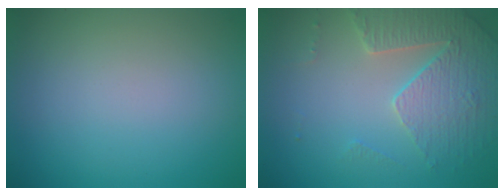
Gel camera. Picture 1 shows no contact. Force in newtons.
{"total": 3.7, "press": 3.6, "slide": 0.8}